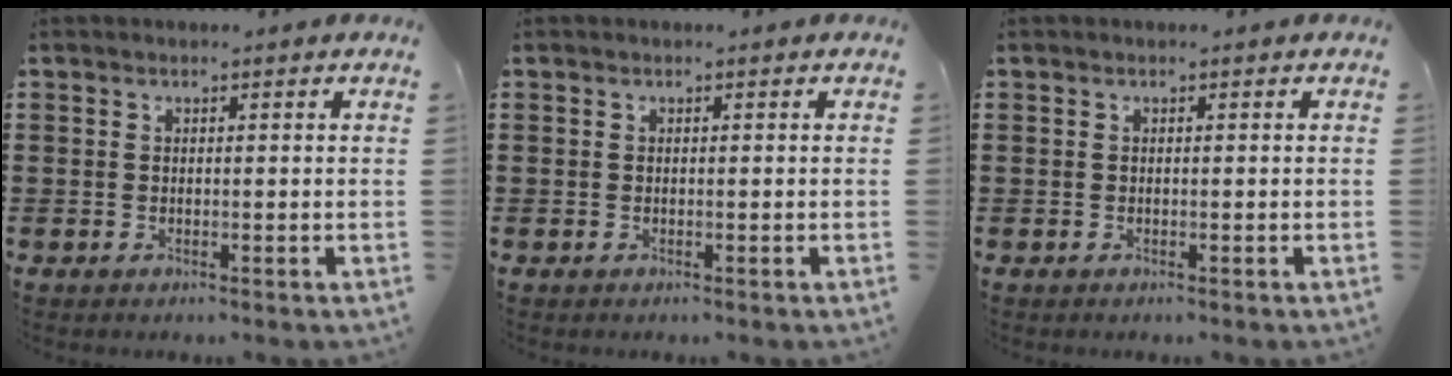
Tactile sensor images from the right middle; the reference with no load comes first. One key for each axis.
{"total": 0.0}
{"total": 0.0}